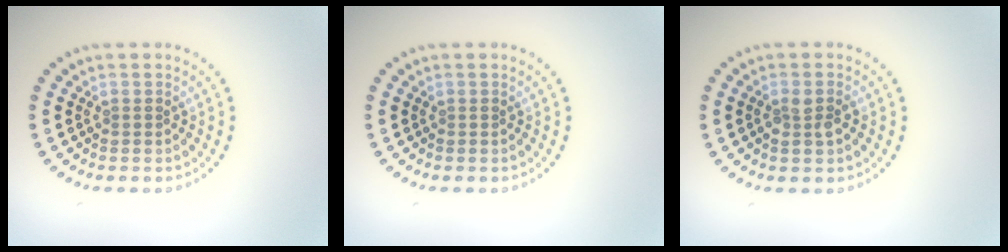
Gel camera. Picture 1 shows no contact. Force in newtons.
{"total": 0.0}
{"total": 1.6, "press": 1.5, "slide": 0.5}